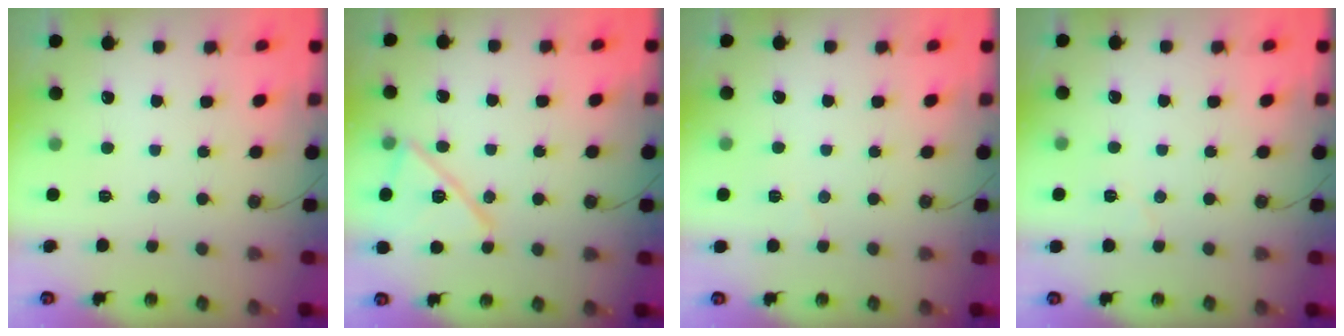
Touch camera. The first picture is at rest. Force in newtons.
{"total": 14.6, "press": 14.6, "slide": 0.4}
{"total": 2.6, "press": 2.2, "slide": 1.5}
{"total": 3.6, "press": 3.2, "slide": 1.6}